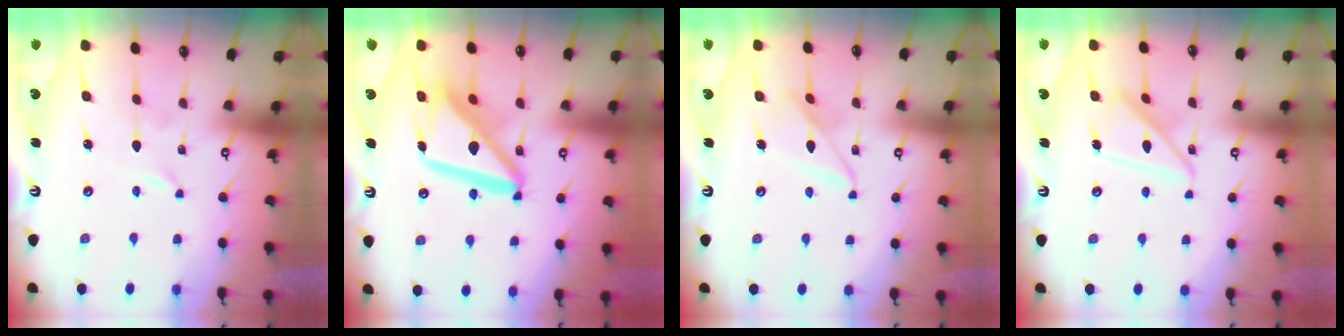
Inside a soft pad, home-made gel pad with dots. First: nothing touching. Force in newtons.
{"total": 16.7, "press": 16.6, "slide": 2.2}
{"total": 8.9, "press": 8.9, "slide": 0.6}
{"total": 14.3, "press": 14.2, "slide": 1.4}